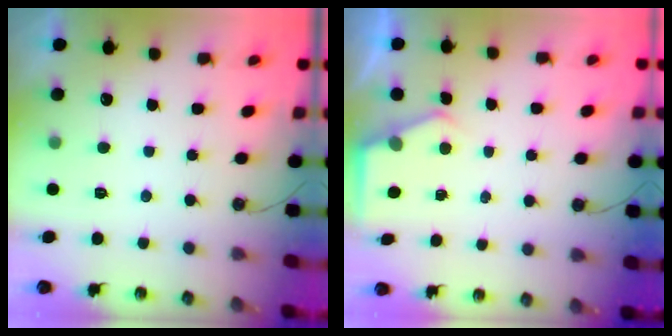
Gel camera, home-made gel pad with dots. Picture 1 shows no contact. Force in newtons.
{"total": 2.9, "press": 2.9, "slide": 0.5}